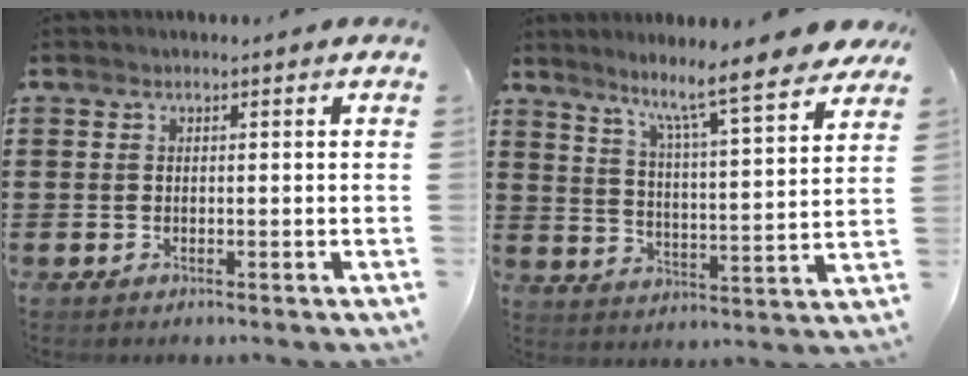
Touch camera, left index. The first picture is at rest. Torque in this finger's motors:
{"motor_torque": [2.14, 0.00, 0.73, 0.21]}